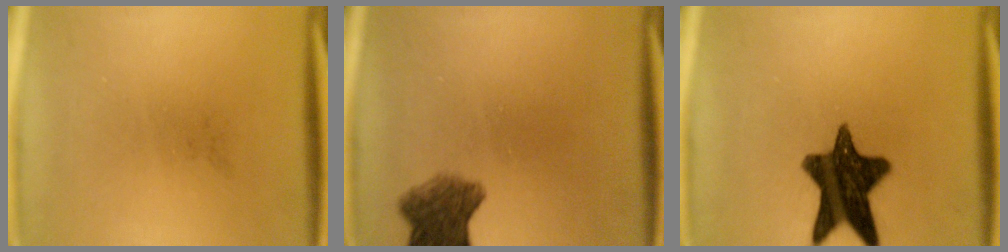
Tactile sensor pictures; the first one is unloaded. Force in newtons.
{"total": 6.4}
{"total": 13.7}